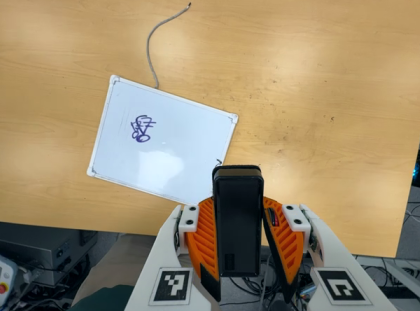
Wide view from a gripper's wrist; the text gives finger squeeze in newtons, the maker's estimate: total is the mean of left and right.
{"total": 5.8, "left": 4.6, "right": 7.0}